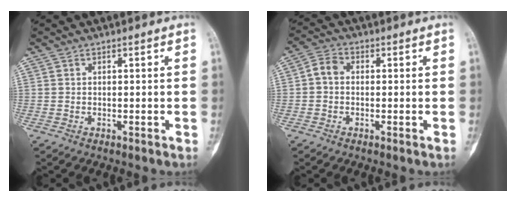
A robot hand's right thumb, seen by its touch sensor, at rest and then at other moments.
{"total": 3.7, "force": [-0.2, 2.8, 2.4], "torque": [-0.037, 0.011, -0.015]}